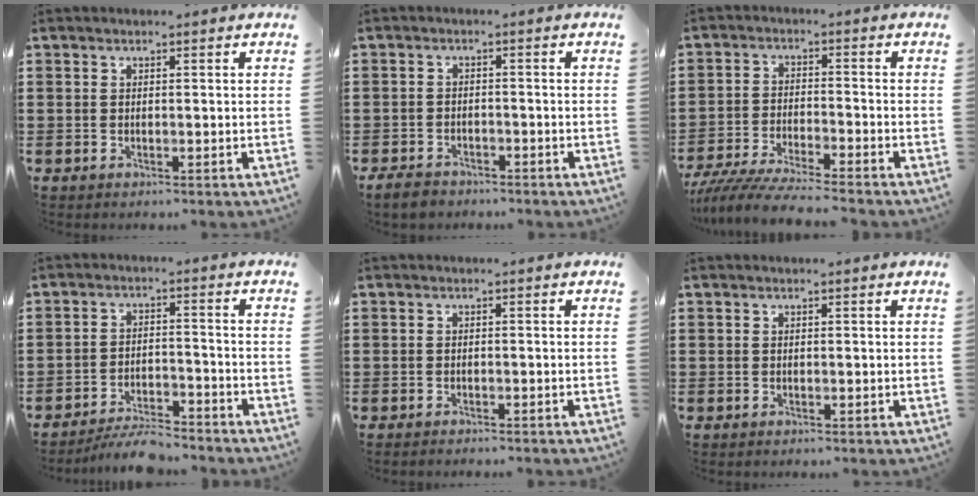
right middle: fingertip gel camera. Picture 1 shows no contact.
{"total": 2.6, "force": [-2.3, 1.0, 0.6], "torque": [-0.023, 0.001, -0.051]}
{"total": 6.2, "force": [-5.9, 0.0, 1.9], "torque": [-0.048, -0.013, -0.116]}
{"total": 5.4, "force": [-5.1, 0.7, 1.6], "torque": [-0.032, 0.003, -0.102]}
{"total": 0.8, "force": [-0.8, 0.0, 0.0], "torque": [-0.001, 0.000, -0.016]}
{"total": 0.0}